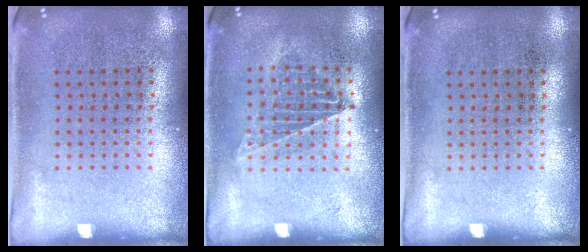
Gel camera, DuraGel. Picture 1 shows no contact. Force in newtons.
{"total": 1.1, "press": 1.0, "slide": 0.2}
{"total": 0.0}